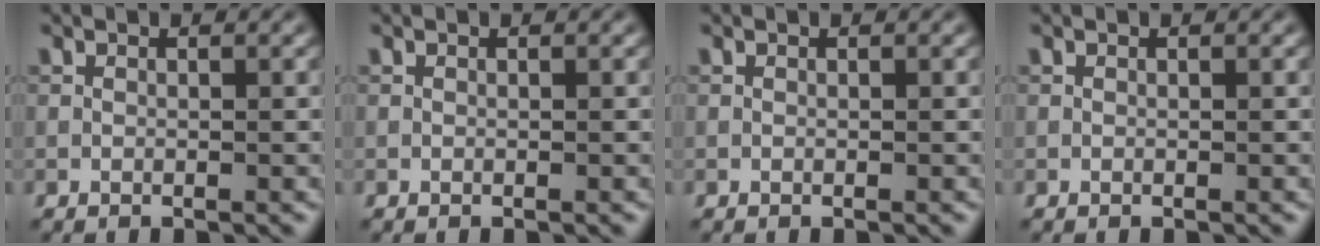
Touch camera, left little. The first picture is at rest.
{"total": 0.0}
{"total": 0.0}
{"total": 0.0}